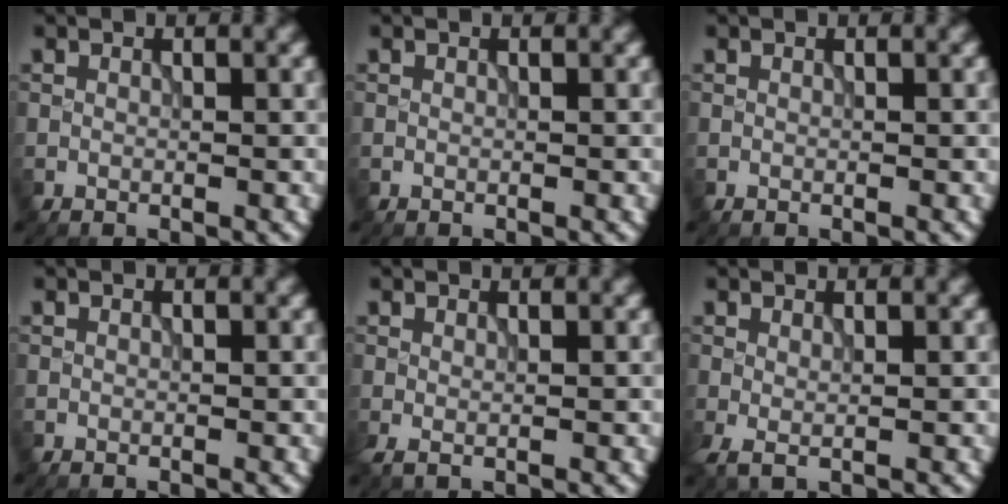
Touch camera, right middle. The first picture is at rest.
{"total": 0.0}
{"total": 0.0}
{"total": 0.0}
{"total": 0.9, "force": [0.2, 0.3, 0.8], "torque": [-0.022, 0.001, 0.003]}
{"total": 1.3, "force": [0.2, 0.4, 1.2], "torque": [-0.032, -0.001, 0.004]}